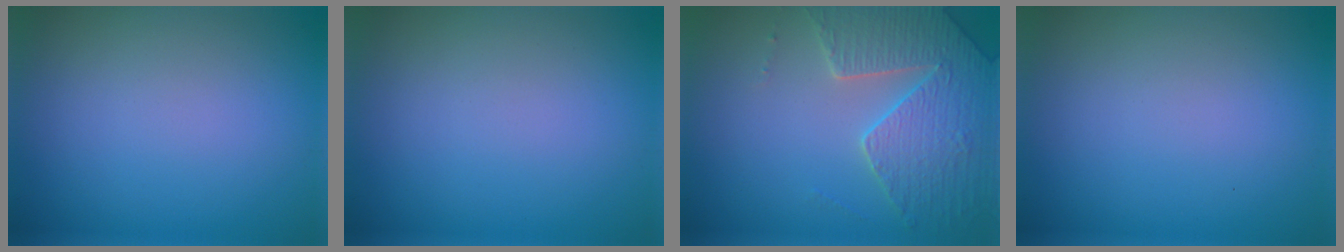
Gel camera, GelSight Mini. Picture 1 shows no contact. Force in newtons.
{"total": 0.0}
{"total": 4.1, "press": 4.1, "slide": 0.5}
{"total": 0.0}